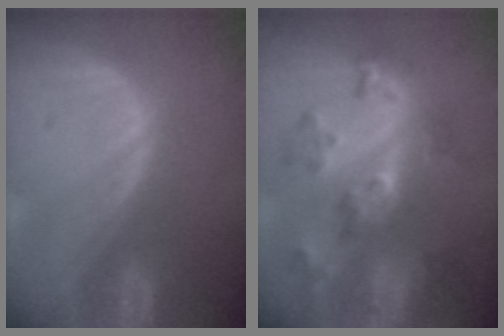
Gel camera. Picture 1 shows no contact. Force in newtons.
{"total": 8.7, "press": 7.8, "slide": 3.9}